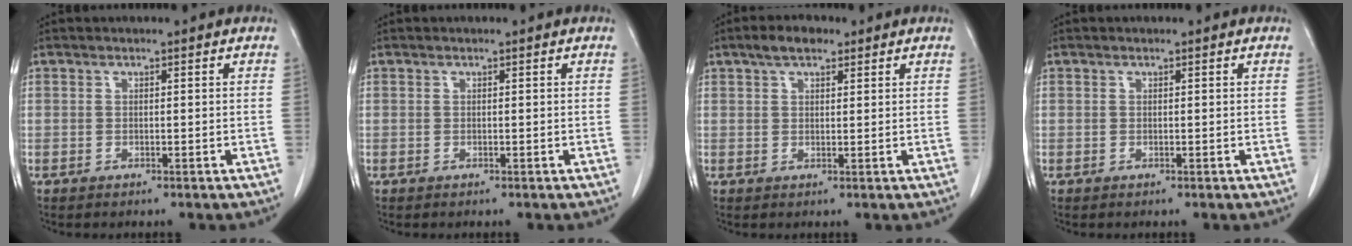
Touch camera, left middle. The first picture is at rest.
{"total": 0.0}
{"total": 3.9, "force": [2.6, 1.7, 2.3], "torque": [-0.044, 0.013, 0.043]}
{"total": 0.0}